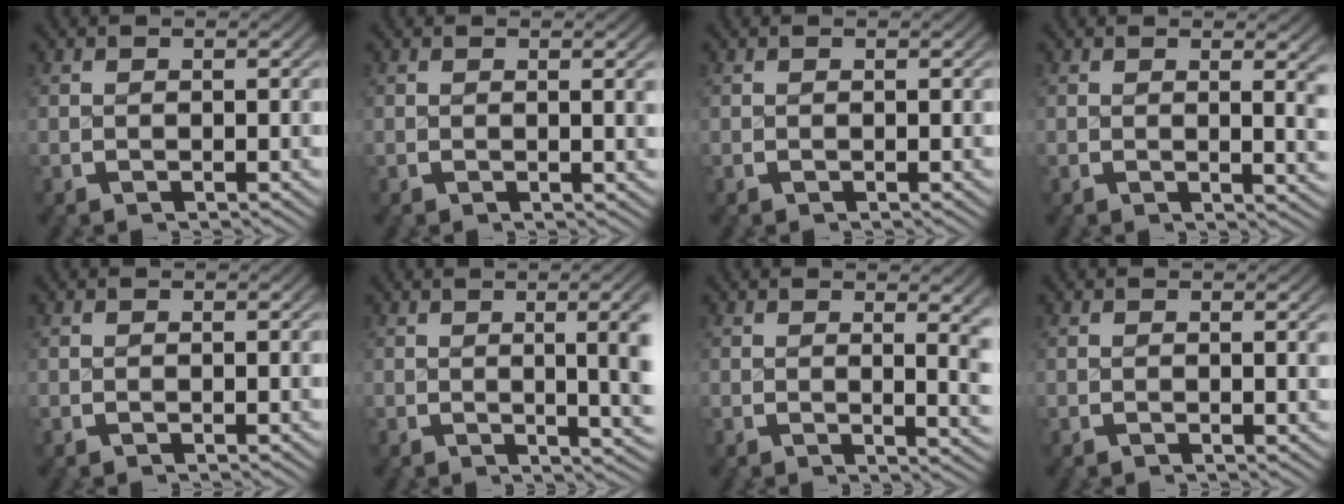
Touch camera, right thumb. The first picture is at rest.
{"total": 1.0, "force": [0.3, -0.1, 0.9], "torque": [-0.014, 0.000, 0.005]}
{"total": 0.0}
{"total": 2.2, "force": [0.8, 0.3, 2.0], "torque": [-0.022, -0.007, 0.012]}
{"total": 0.0}
{"total": 6.5, "force": [0.4, 2.4, 6.0], "torque": [-0.062, 0.006, 0.005]}
{"total": 3.2, "force": [0.9, 0.7, 3.0], "torque": [-0.032, -0.007, 0.015]}
{"total": 0.6, "force": [0.3, -0.1, 0.5], "torque": [-0.008, -0.001, 0.005]}